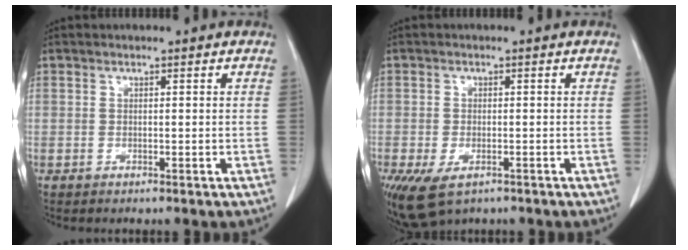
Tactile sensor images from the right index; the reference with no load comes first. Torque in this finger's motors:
{"motor_torque": [0.65, -0.60, 0.24, 0.06]}